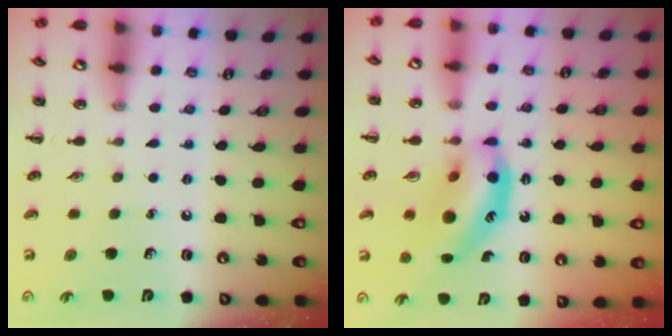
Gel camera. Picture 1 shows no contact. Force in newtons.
{"total": 13.4, "press": 13.0, "slide": 3.3}